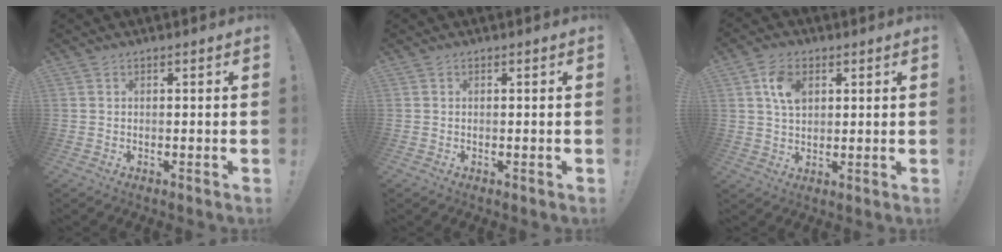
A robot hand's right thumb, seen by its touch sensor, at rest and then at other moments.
{"total": 0.0}
{"total": 8.0, "force": [2.9, 5.5, 5.0], "torque": [-0.082, 0.002, 0.056]}